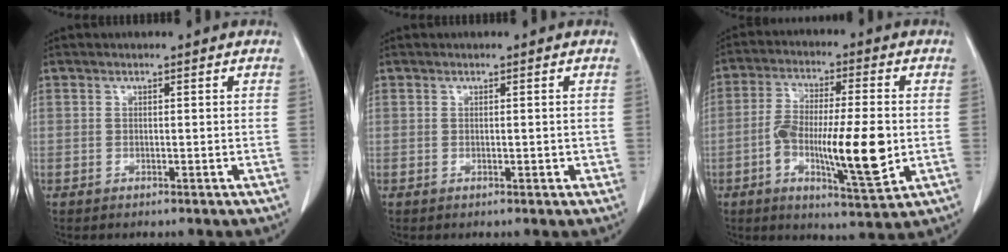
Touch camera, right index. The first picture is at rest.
{"total": 0.9, "force": [0.0, 0.5, 0.7], "torque": [-0.007, 0.000, 0.002]}
{"total": 13.2, "force": [-2.4, 2.4, 12.8], "torque": [-0.224, -0.005, -0.041]}